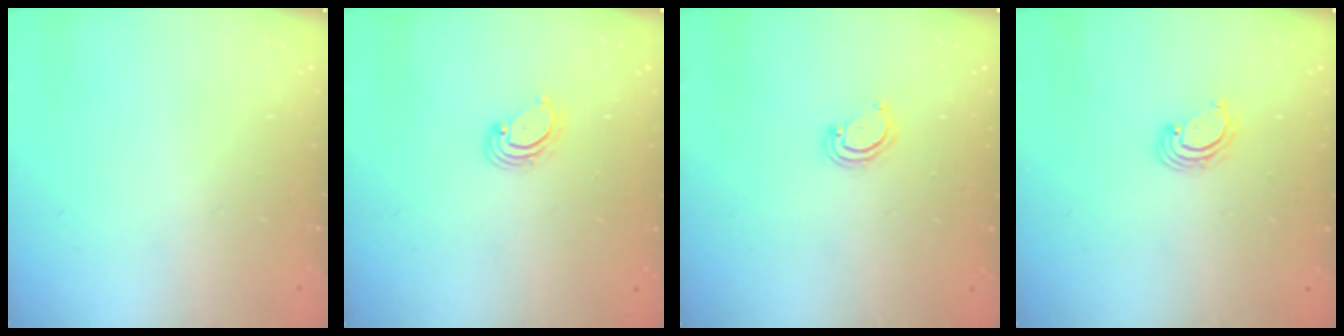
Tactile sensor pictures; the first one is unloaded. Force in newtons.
{"total": 2.9, "press": 2.9, "slide": 0.4}
{"total": 3.1, "press": 3.1, "slide": 0.4}
{"total": 2.6, "press": 2.6, "slide": 0.3}